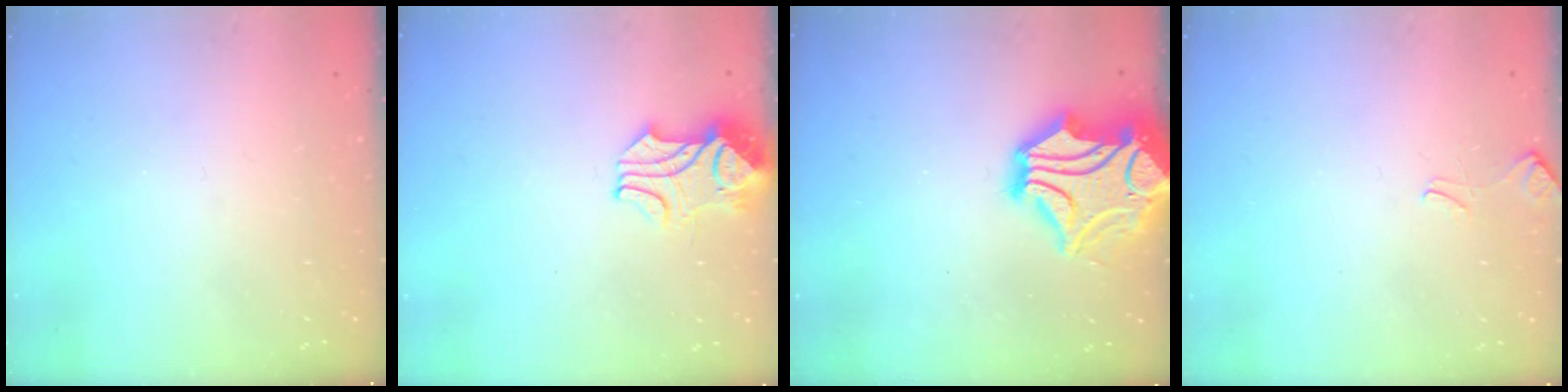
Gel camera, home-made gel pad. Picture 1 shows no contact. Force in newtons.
{"total": 2.4, "press": 2.2, "slide": 0.9}
{"total": 8.9, "press": 8.6, "slide": 2.0}
{"total": 1.7, "press": 1.6, "slide": 0.5}